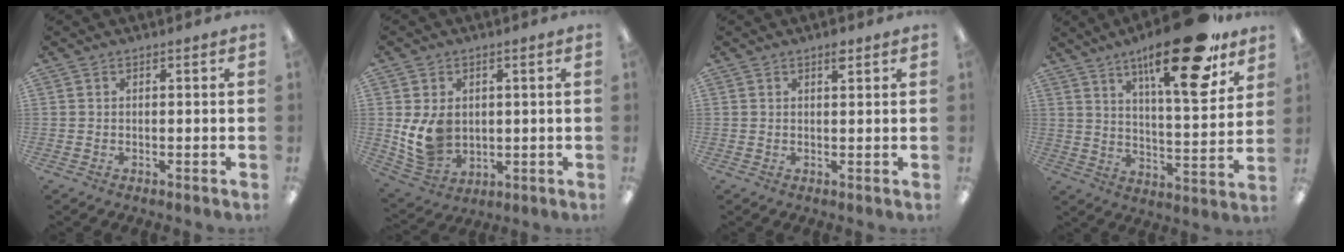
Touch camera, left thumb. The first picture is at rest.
{"total": 9.4, "force": [0.9, 7.8, 5.3], "torque": [-0.113, 0.000, 0.021]}
{"total": 2.3, "force": [1.6, 0.7, 1.5], "torque": [-0.018, -0.005, 0.024]}
{"total": 22.5, "force": [14.6, 5.8, 16.1], "torque": [-0.237, -0.086, 0.225]}